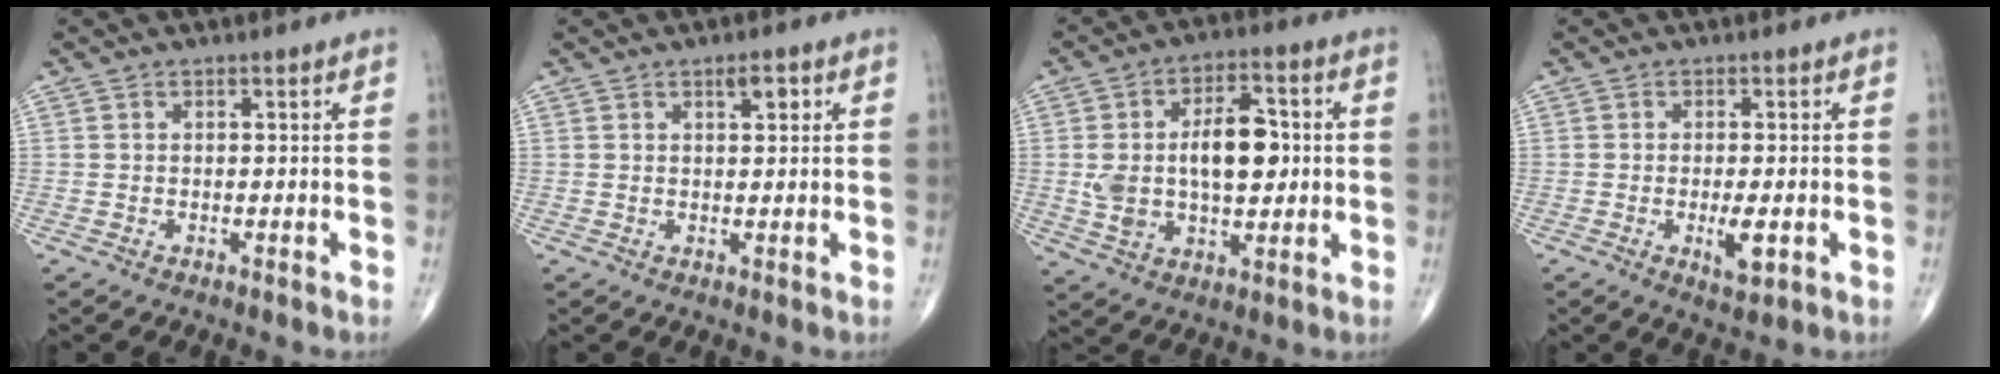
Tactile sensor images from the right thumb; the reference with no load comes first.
{"total": 2.6, "force": [1.3, 1.0, 2.0], "torque": [-0.022, -0.003, 0.019]}
{"total": 14.9, "force": [1.1, 8.3, 12.3], "torque": [-0.188, 0.017, 0.025]}
{"total": 4.3, "force": [-1.1, 1.5, 3.9], "torque": [-0.060, -0.007, -0.015]}